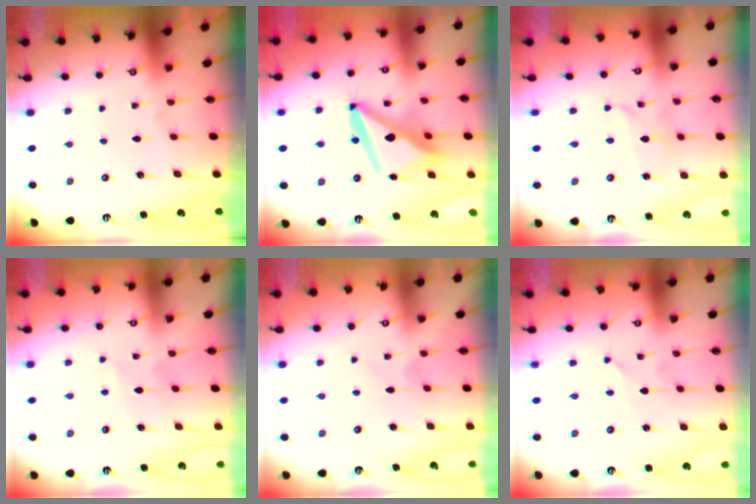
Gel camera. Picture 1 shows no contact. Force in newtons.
{"total": 15.2, "press": 15.1, "slide": 1.7}
{"total": 3.5, "press": 3.5, "slide": 0.4}
{"total": 4.3, "press": 4.2, "slide": 0.4}
{"total": 3.6, "press": 3.6, "slide": 0.4}
{"total": 0.0}